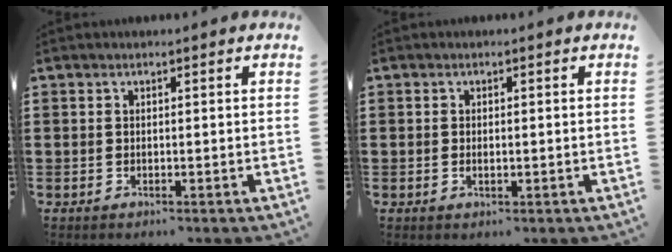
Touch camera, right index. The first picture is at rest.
{"total": 0.9, "force": [-0.1, 0.4, 0.8], "torque": [-0.016, -0.001, -0.001]}